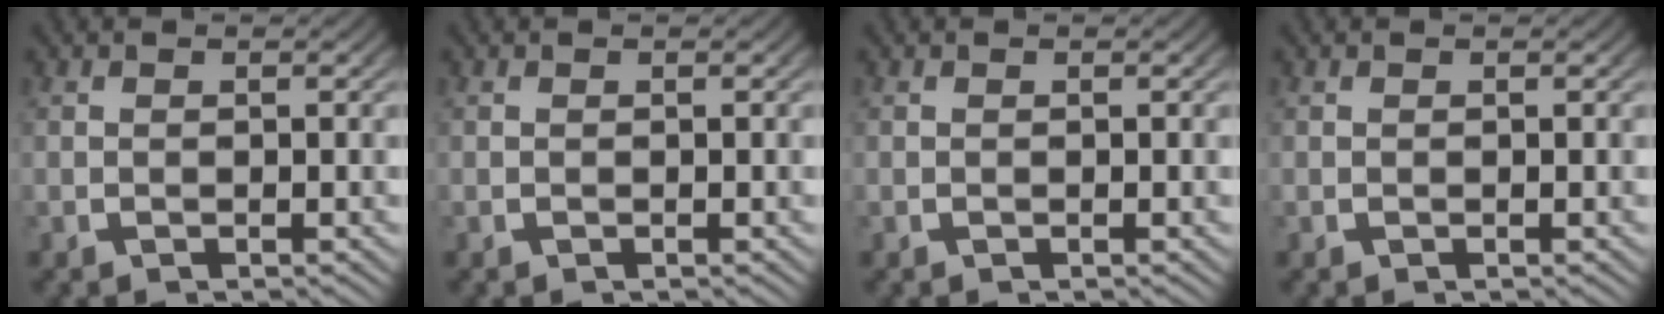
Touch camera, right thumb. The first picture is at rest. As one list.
[{"total": 0.0}, {"total": 0.0}, {"total": 0.0}]